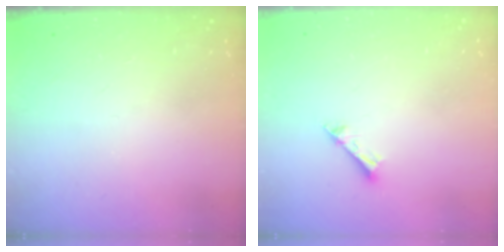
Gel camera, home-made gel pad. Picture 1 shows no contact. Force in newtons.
{"total": 2.2, "press": 2.1, "slide": 0.4}